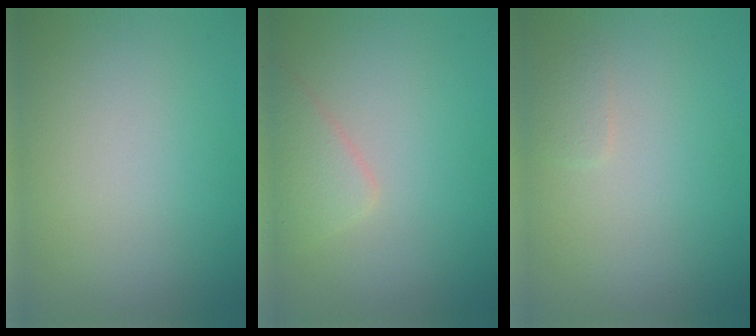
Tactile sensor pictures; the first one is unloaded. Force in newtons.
{"total": 2.3, "press": 2.3, "slide": 0.1}
{"total": 0.9, "press": 0.9, "slide": 0.1}